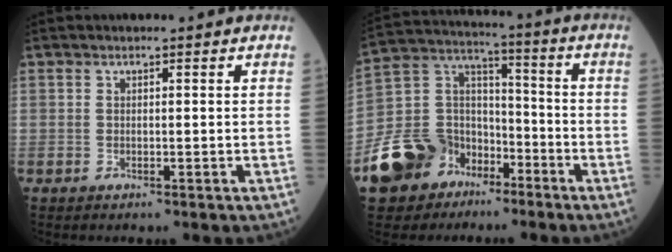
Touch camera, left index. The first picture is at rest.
{"total": 15.0, "force": [-8.7, 10.6, 6.1], "torque": [-0.145, 0.028, -0.156]}